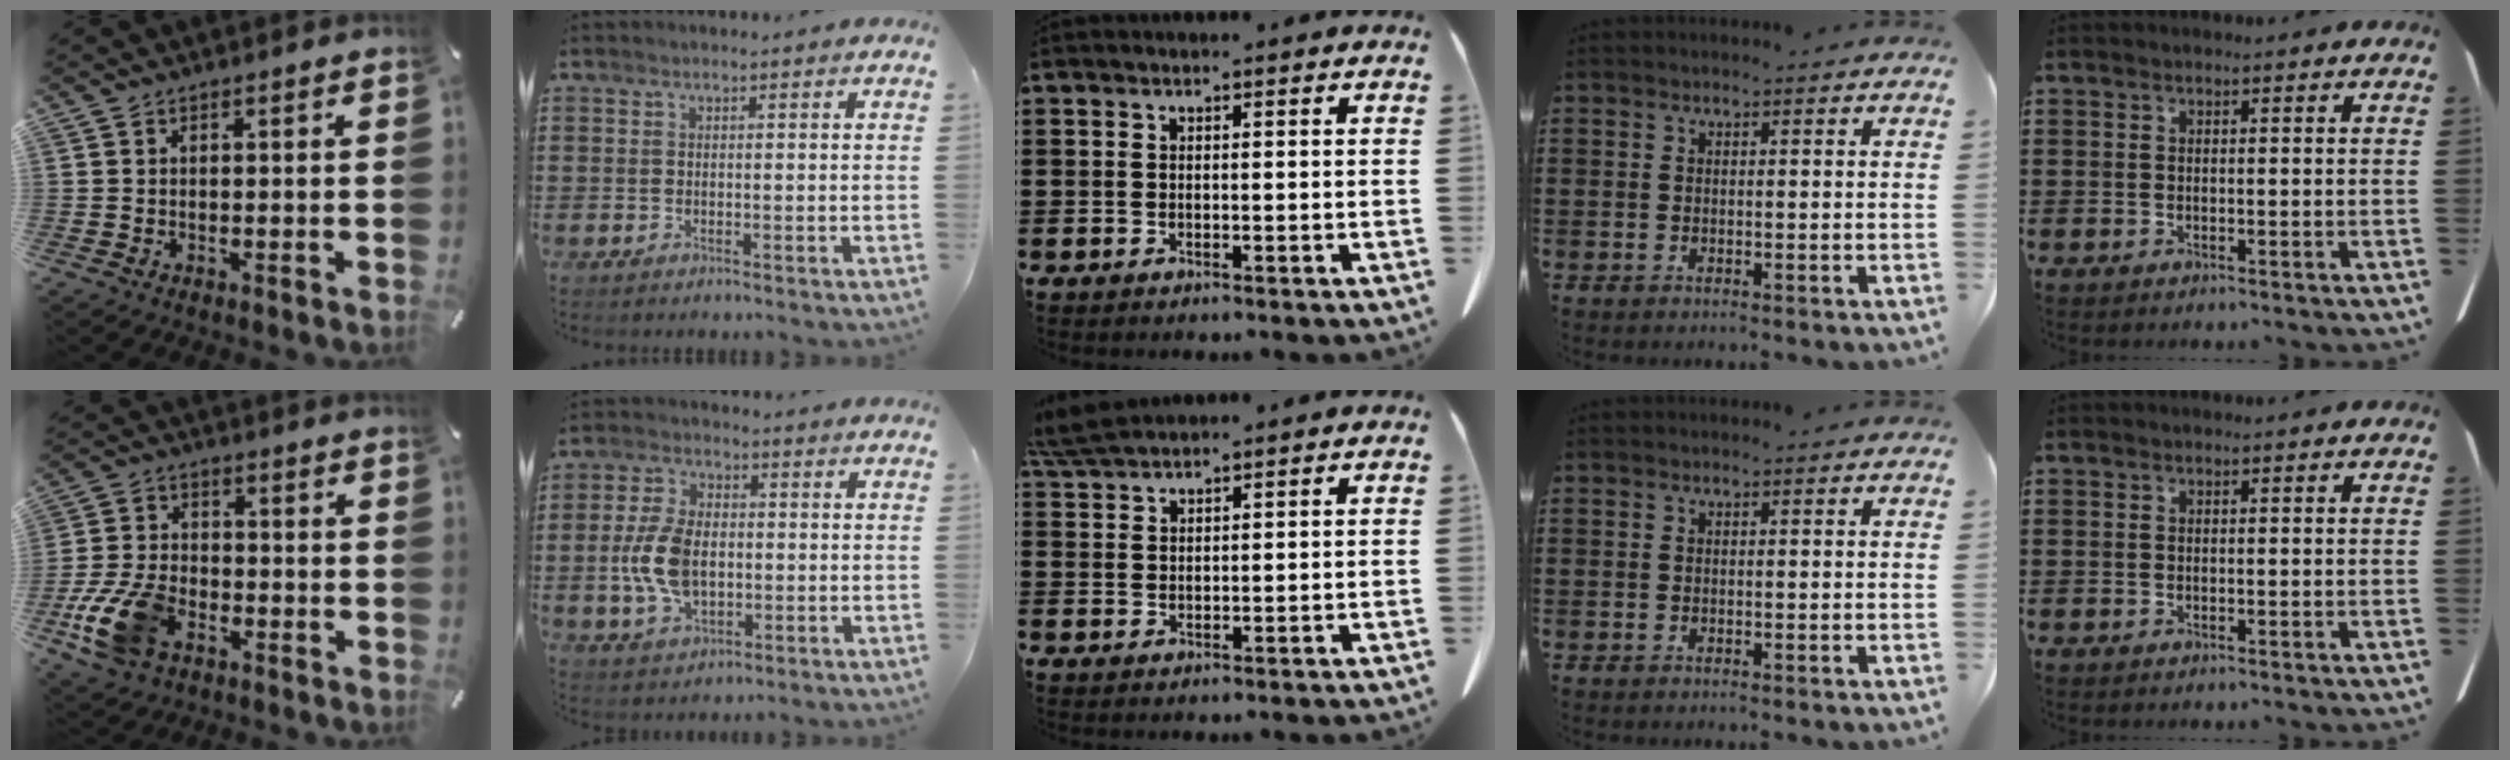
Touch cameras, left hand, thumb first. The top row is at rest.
{"thumb": {"total": 12.4, "force": [-6.0, 7.8, 7.4], "torque": [-0.163, 0.024, -0.109]}, "index": {"total": 9.0, "force": [-0.7, 5.6, 7.0], "torque": [-0.175, 0.003, -0.021]}, "middle": {"total": 4.4, "force": [4.0, 0.4, 1.9], "torque": [-0.049, -0.006, 0.077]}}